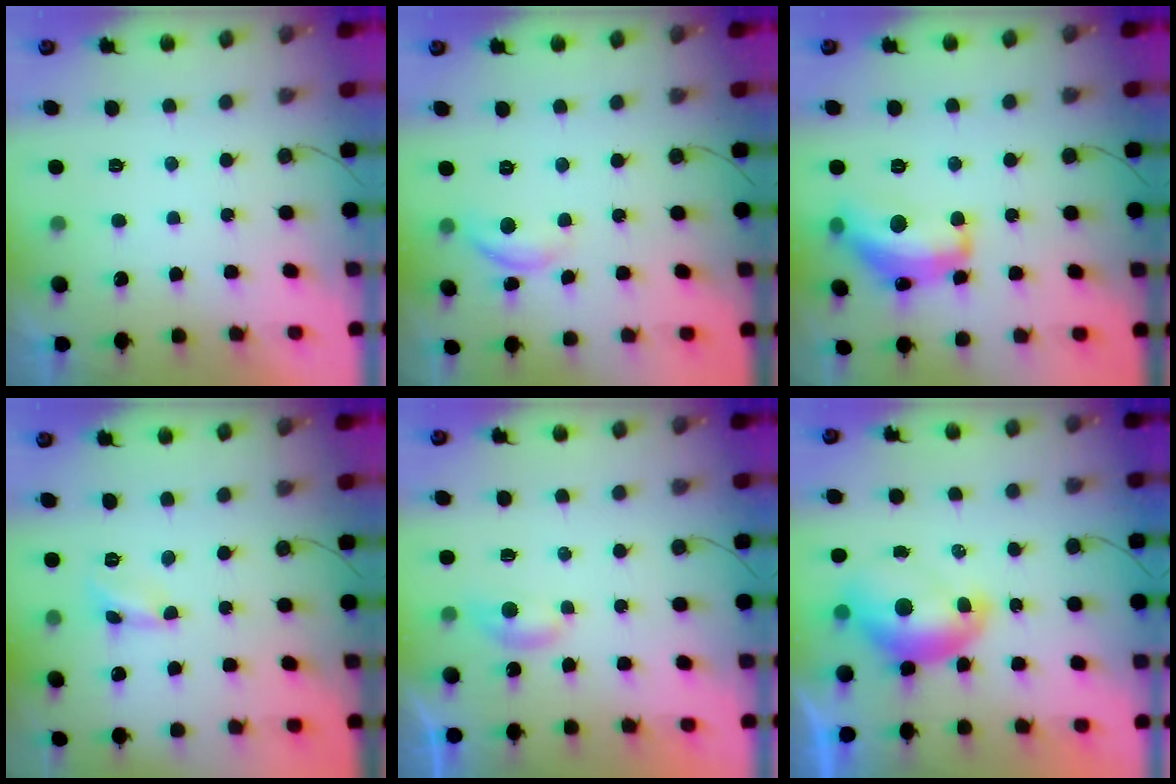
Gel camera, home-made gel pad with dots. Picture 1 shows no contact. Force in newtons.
{"total": 7.7, "press": 7.7, "slide": 0.7}
{"total": 16.5, "press": 16.5, "slide": 1.0}
{"total": 1.6, "press": 1.6, "slide": 0.1}
{"total": 3.5, "press": 3.5, "slide": 0.4}
{"total": 8.8, "press": 8.7, "slide": 1.0}